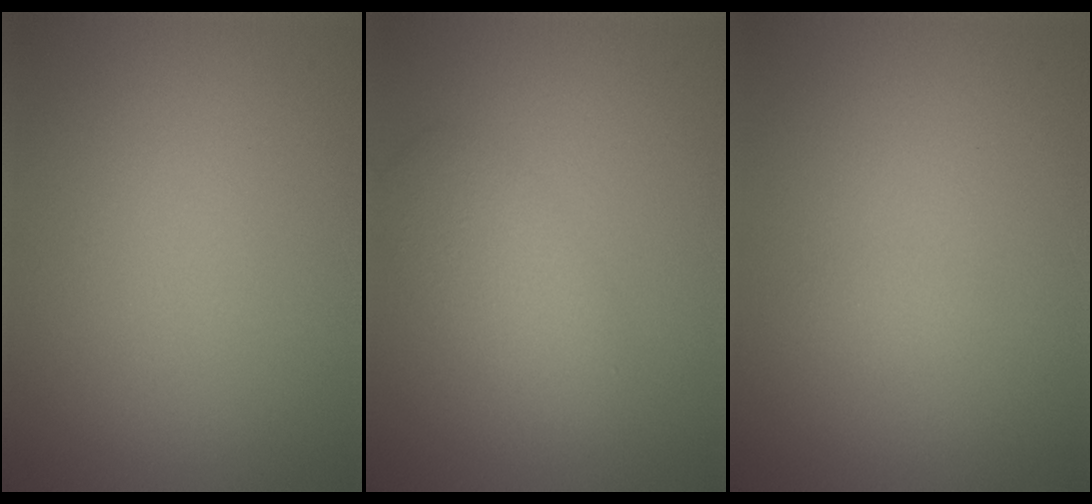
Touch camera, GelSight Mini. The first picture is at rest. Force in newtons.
{"total": 3.2, "press": 3.2, "slide": 0.1}
{"total": 0.5, "press": 0.5, "slide": 0.1}